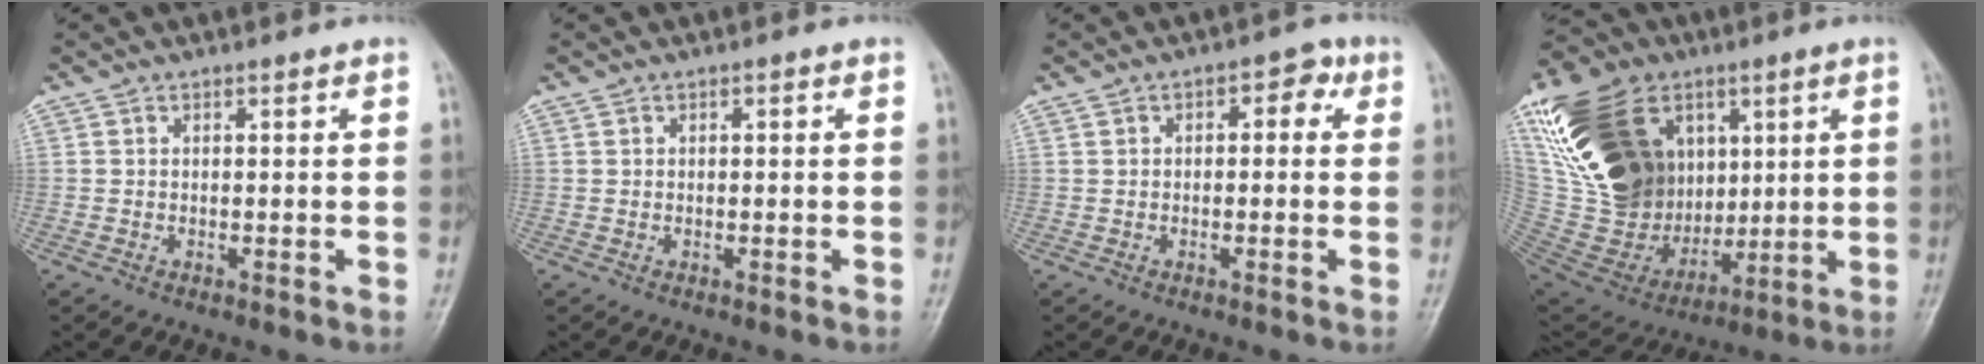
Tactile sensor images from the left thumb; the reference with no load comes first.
{"total": 0.0}
{"total": 3.1, "force": [0.7, 1.9, 2.4], "torque": [-0.018, 0.012, 0.004]}
{"total": 30.6, "force": [8.4, 22.2, 19.3], "torque": [-0.377, 0.001, 0.172]}